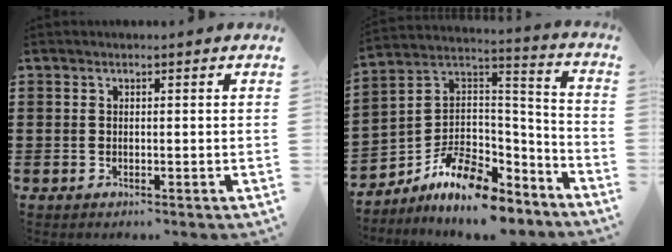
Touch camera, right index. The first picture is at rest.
{"total": 10.7, "force": [-8.2, 4.4, 5.3], "torque": [-0.110, 0.019, -0.159]}